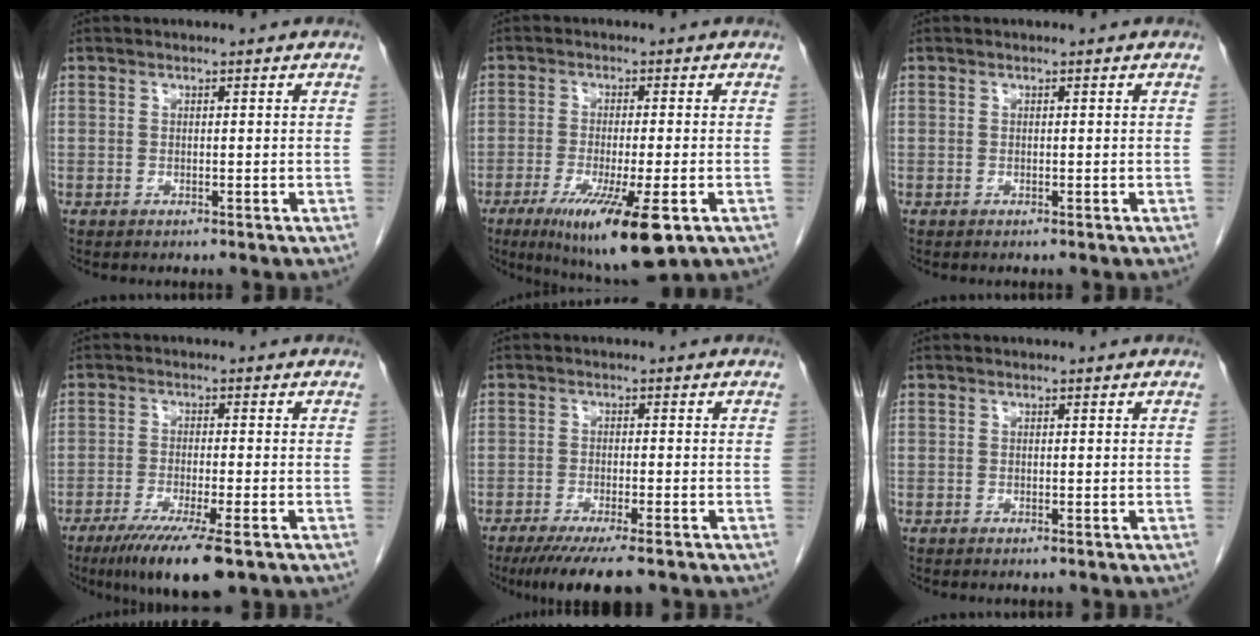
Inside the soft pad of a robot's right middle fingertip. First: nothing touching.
{"total": 12.4, "force": [-6.2, 1.7, 10.6], "torque": [-0.165, -0.034, -0.094]}
{"total": 0.0}
{"total": 9.9, "force": [-6.4, 0.8, 7.5], "torque": [-0.125, -0.025, -0.100]}
{"total": 9.0, "force": [-6.8, 1.1, 5.7], "torque": [-0.081, -0.017, -0.104]}
{"total": 0.0}